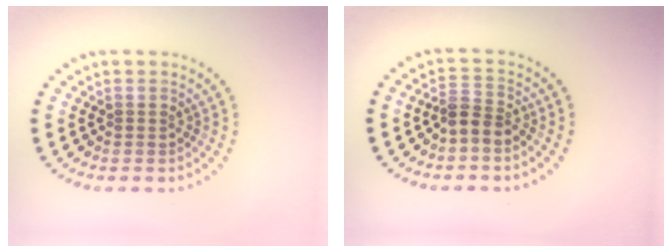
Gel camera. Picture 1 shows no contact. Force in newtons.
{"total": 2.2, "press": 1.8, "slide": 1.3}